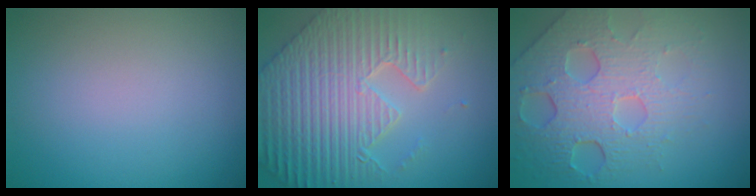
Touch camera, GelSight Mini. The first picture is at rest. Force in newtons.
{"total": 9.3, "press": 6.6, "slide": 6.5}
{"total": 7.9, "press": 5.3, "slide": 5.8}